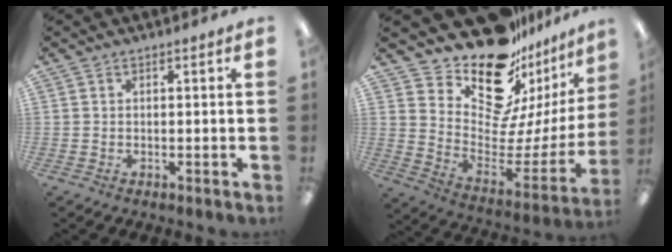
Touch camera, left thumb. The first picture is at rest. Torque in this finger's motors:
{"motor_torque": [0.36, 0.46, 0.21, -1.06, 0.04]}